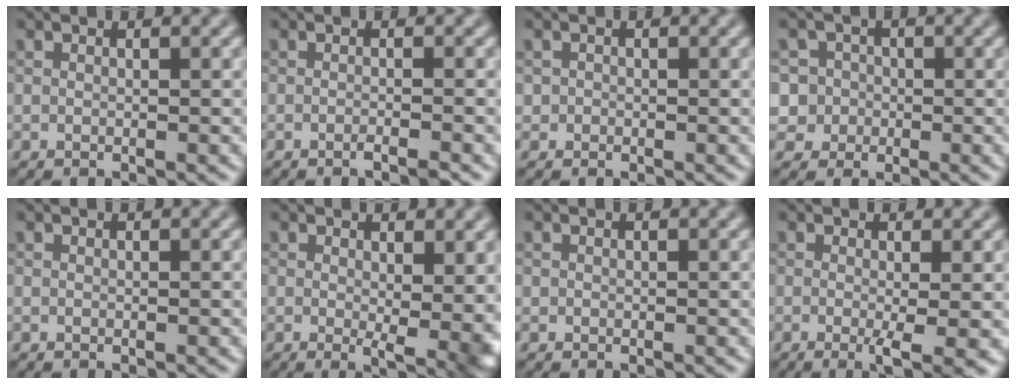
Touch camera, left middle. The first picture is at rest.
{"total": 1.2, "force": [-0.8, 0.1, 0.9], "torque": [-0.012, -0.001, -0.018]}
{"total": 0.6, "force": [-0.1, 0.6, 0.0], "torque": [0.006, -0.003, -0.004]}
{"total": 4.9, "force": [-0.2, 4.8, 1.0], "torque": [-0.004, 0.024, -0.020]}
{"total": 0.0}
{"total": 5.2, "force": [0.8, 2.1, 4.7], "torque": [-0.059, -0.020, 0.020]}
{"total": 0.0}
{"total": 3.5, "force": [-0.6, 0.7, 3.4], "torque": [-0.056, -0.012, -0.008]}